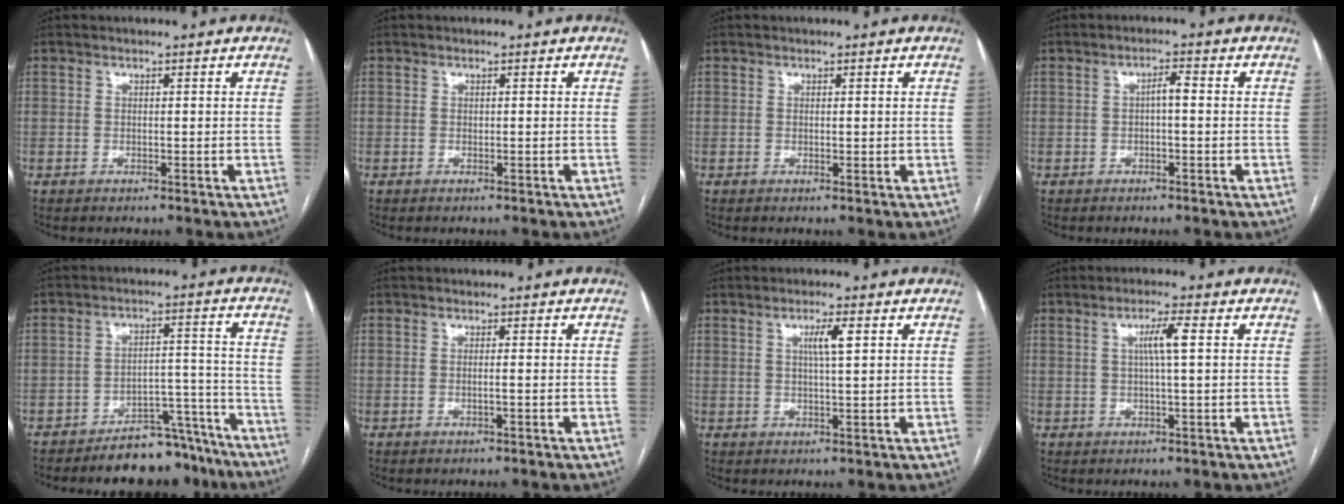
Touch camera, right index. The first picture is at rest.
{"total": 0.0}
{"total": 0.5, "force": [0.1, 0.3, 0.5], "torque": [-0.007, -0.002, 0.002]}
{"total": 2.1, "force": [-0.1, 0.5, 2.1], "torque": [-0.035, 0.005, -0.002]}
{"total": 10.6, "force": [-9.6, 3.8, 2.7], "torque": [-0.005, 0.046, -0.144]}
{"total": 0.8, "force": [-0.3, -0.1, 0.7], "torque": [-0.015, 0.001, -0.003]}
{"total": 3.3, "force": [1.1, 0.1, 3.2], "torque": [-0.056, 0.000, 0.017]}
{"total": 3.9, "force": [0.8, -0.2, 3.8], "torque": [-0.071, 0.003, 0.013]}